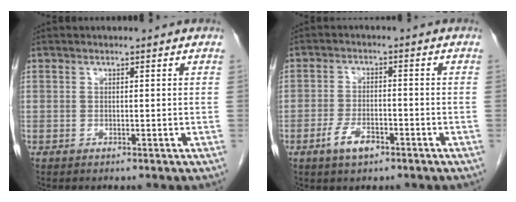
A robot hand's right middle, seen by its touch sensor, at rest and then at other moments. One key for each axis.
{"total": 4.4, "fx": -2.6, "fy": 1.8, "fz": 3.1, "tx": -0.063, "ty": 0.001, "tz": -0.044}